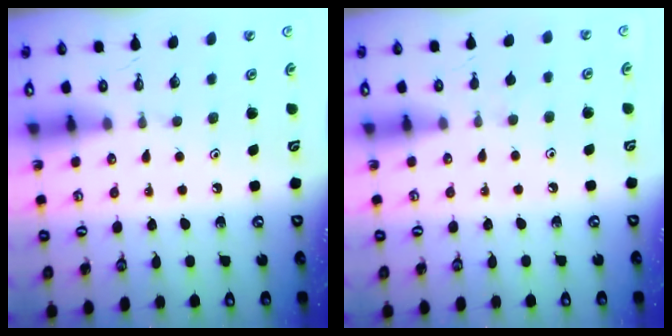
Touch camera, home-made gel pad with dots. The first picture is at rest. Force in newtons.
{"total": 2.8, "press": 2.7, "slide": 0.5}